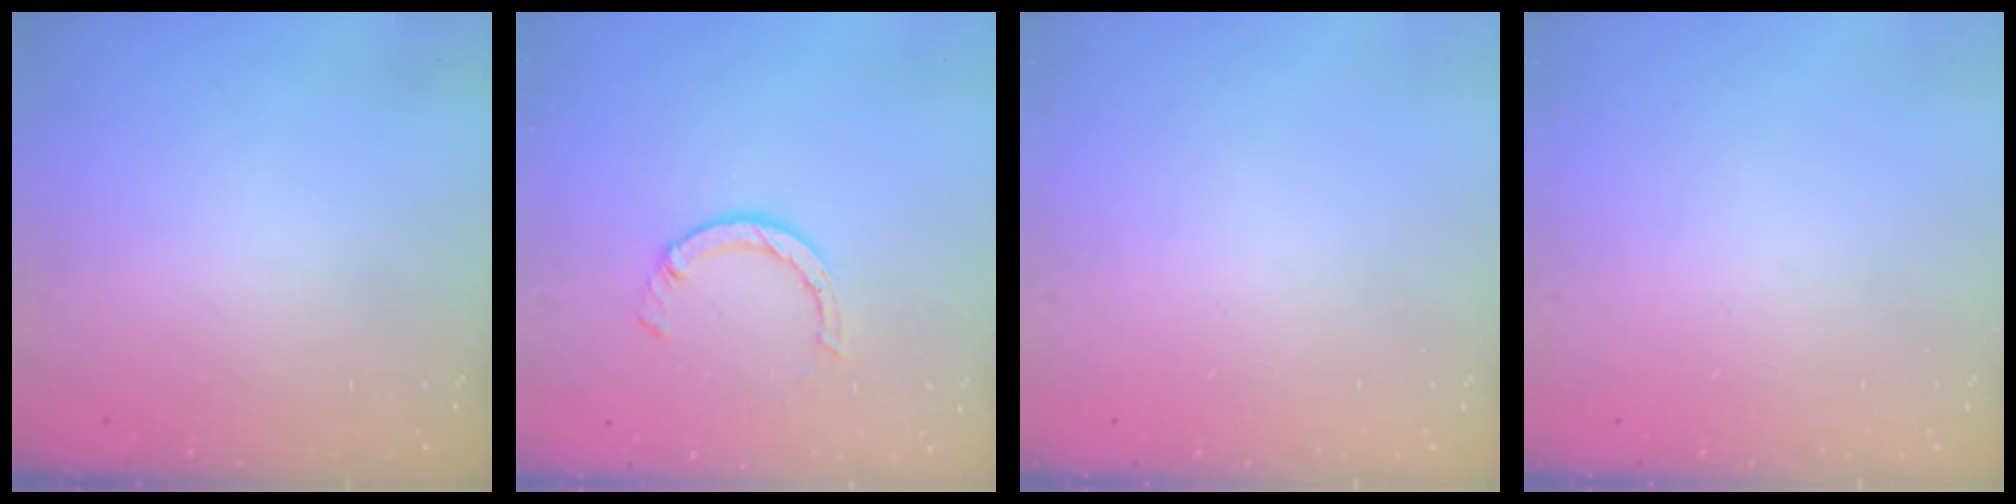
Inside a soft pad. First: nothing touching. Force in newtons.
{"total": 5.8, "press": 5.8, "slide": 0.8}
{"total": 0.0}
{"total": 0.0}